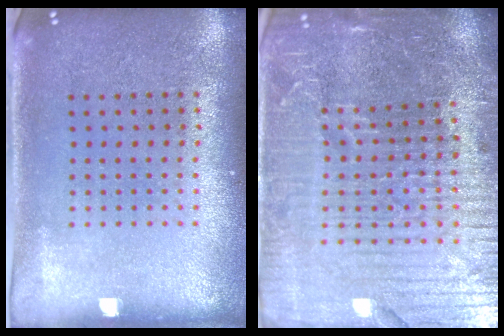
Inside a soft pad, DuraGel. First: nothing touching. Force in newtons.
{"total": 6.2, "press": 5.5, "slide": 2.9}